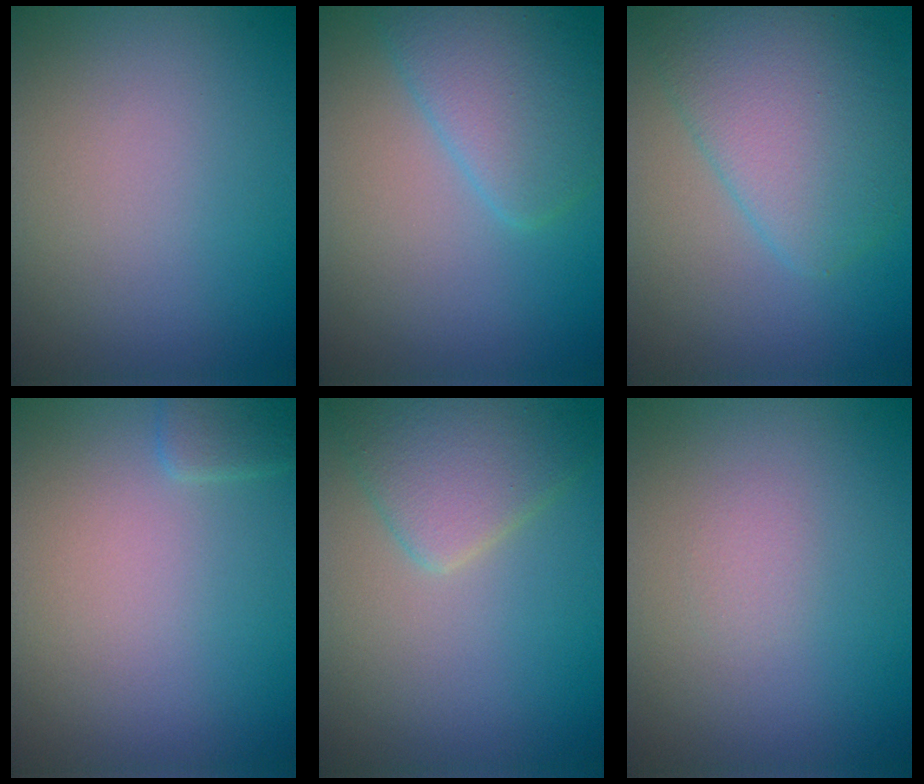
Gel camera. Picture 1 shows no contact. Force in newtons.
{"total": 4.7, "press": 4.7, "slide": 0.3}
{"total": 6.1, "press": 6.1, "slide": 0.1}
{"total": 1.5, "press": 1.5, "slide": 0.1}
{"total": 4.2, "press": 4.2, "slide": 0.3}
{"total": 0.6, "press": 0.6, "slide": 0.1}